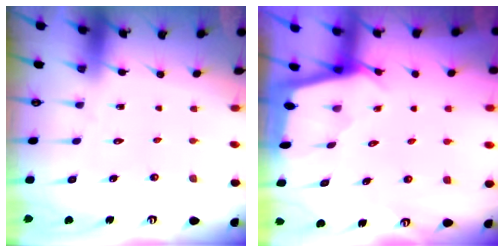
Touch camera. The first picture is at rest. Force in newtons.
{"total": 1.8, "press": 1.7, "slide": 0.1}